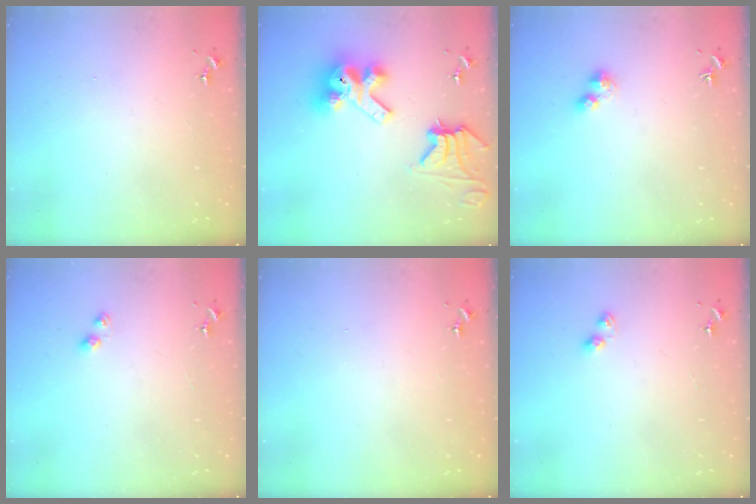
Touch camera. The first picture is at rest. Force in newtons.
{"total": 15.5, "press": 15.4, "slide": 2.1}
{"total": 3.7, "press": 3.7, "slide": 0.6}
{"total": 3.5, "press": 3.4, "slide": 0.6}
{"total": 0.0}
{"total": 2.8, "press": 2.7, "slide": 0.4}